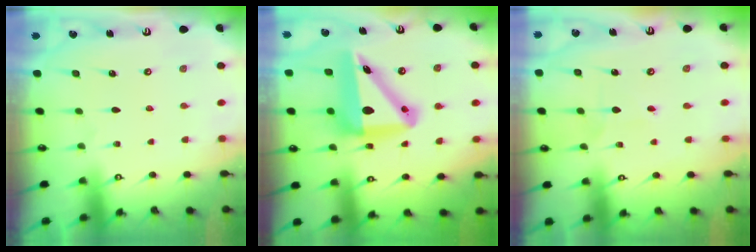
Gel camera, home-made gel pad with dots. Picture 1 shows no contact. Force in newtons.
{"total": 14.3, "press": 13.7, "slide": 4.0}
{"total": 4.8, "press": 4.7, "slide": 0.3}